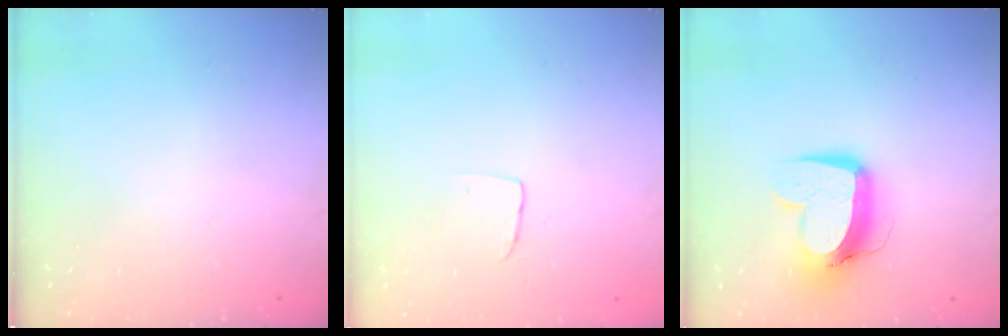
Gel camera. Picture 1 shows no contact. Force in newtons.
{"total": 2.9, "press": 2.9, "slide": 0.1}
{"total": 13.1, "press": 13.0, "slide": 1.6}